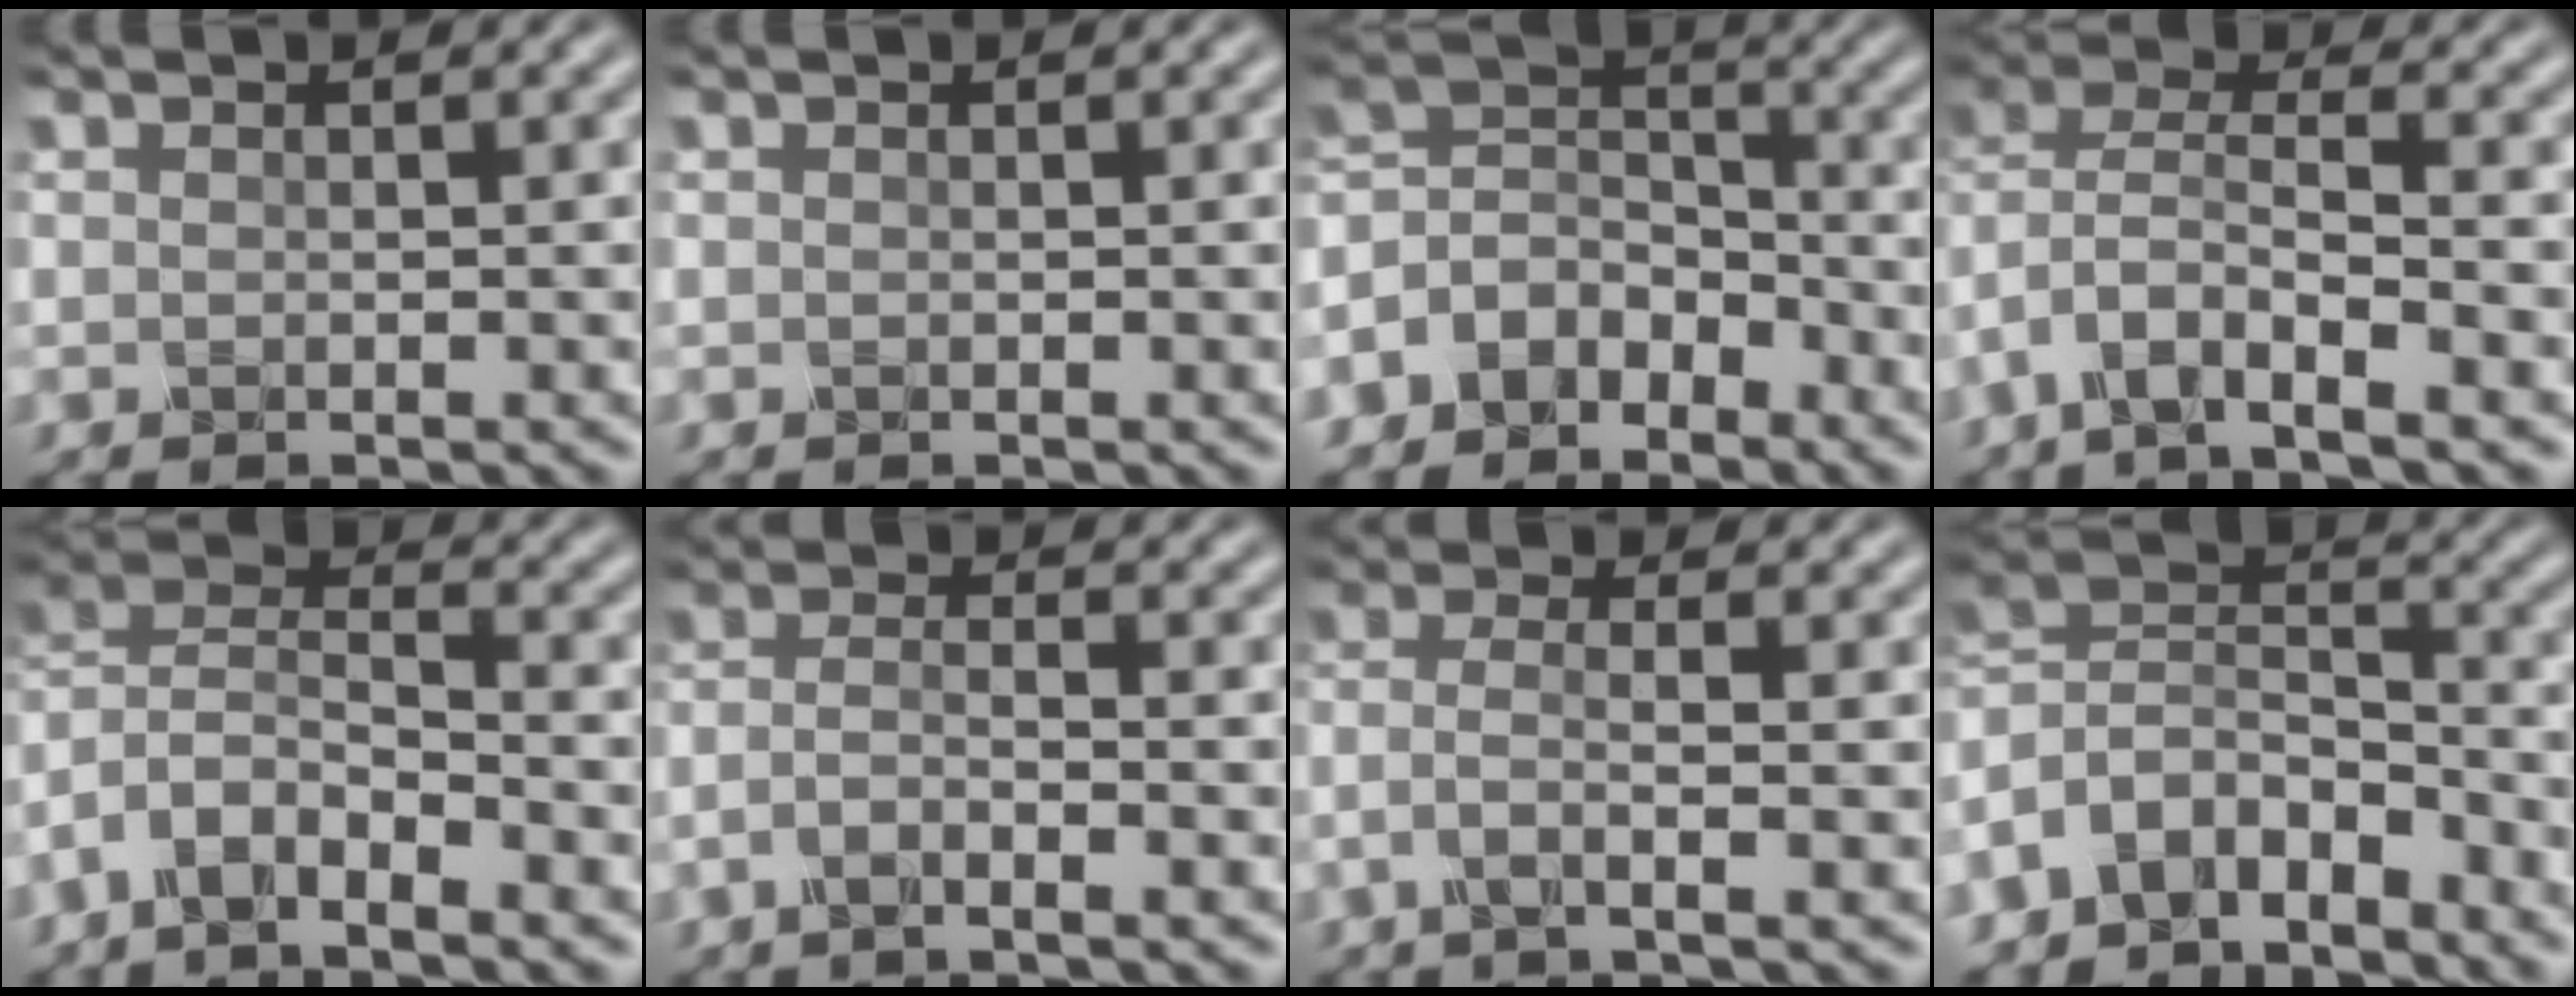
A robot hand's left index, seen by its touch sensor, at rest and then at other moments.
{"total": 0.0}
{"total": 5.6, "force": [-3.5, 3.7, 2.3], "torque": [-0.039, 0.007, -0.083]}
{"total": 6.9, "force": [-3.7, 2.9, 5.0], "torque": [-0.088, 0.004, -0.079]}
{"total": 7.3, "force": [-4.6, 2.9, 4.8], "torque": [-0.084, 0.007, -0.094]}
{"total": 3.2, "force": [-1.7, 0.8, 2.6], "torque": [-0.052, 0.003, -0.042]}
{"total": 3.1, "force": [-1.3, 0.7, 2.7], "torque": [-0.053, 0.005, -0.038]}
{"total": 7.5, "force": [-5.2, 4.1, 3.6], "torque": [-0.062, 0.001, -0.108]}